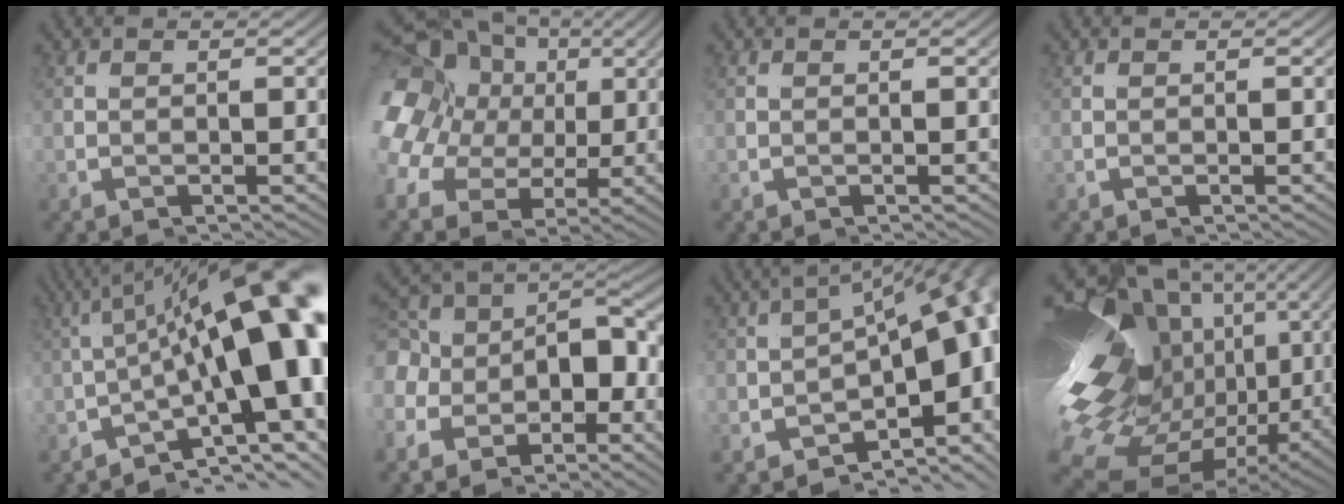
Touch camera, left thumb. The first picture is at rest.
{"total": 11.2, "force": [4.6, 6.9, 7.5], "torque": [-0.146, 0.018, 0.070]}
{"total": 0.0}
{"total": 0.0}
{"total": 14.9, "force": [0.1, 4.9, 14.1], "torque": [-0.177, 0.029, -0.016]}
{"total": 6.1, "force": [0.4, 4.1, 4.5], "torque": [-0.096, 0.017, -0.005]}
{"total": 9.9, "force": [0.3, 5.0, 8.5], "torque": [-0.106, 0.023, -0.019]}
{"total": 21.6, "force": [0.1, 12.9, 17.3], "torque": [-0.314, -0.004, 0.006]}